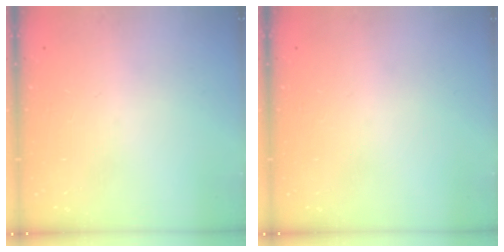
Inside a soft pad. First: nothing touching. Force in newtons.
{"total": 0.0}